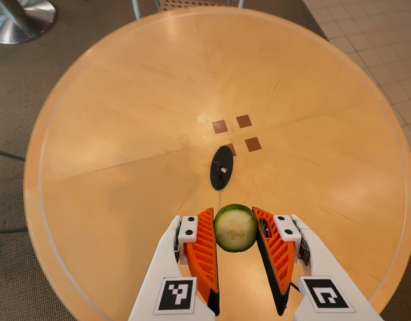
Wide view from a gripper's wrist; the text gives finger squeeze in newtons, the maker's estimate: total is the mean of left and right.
{"total": 6.5, "left": 6.5, "right": 6.5}